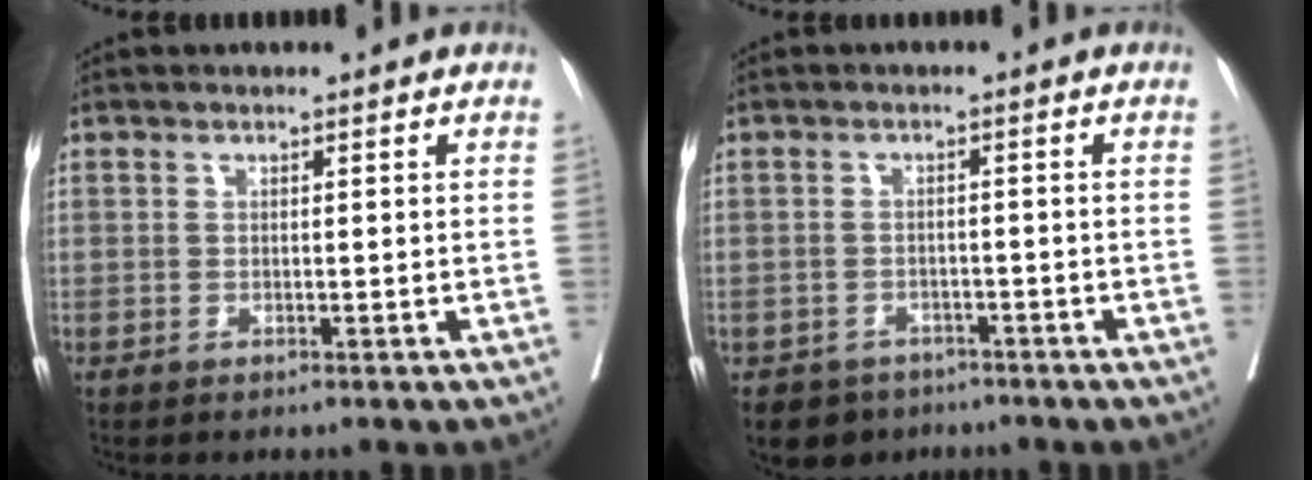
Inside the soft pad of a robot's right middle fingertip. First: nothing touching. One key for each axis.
{"total": 4.4, "fx": -3.3, "fy": 2.9, "fz": 0.1, "tx": 0.000, "ty": 0.006, "tz": -0.049}